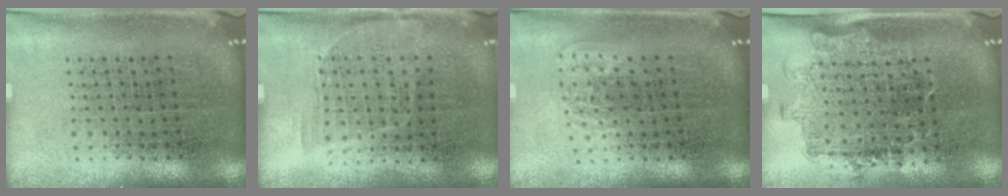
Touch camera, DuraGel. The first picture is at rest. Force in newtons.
{"total": 1.1, "press": 0.8, "slide": 0.7}
{"total": 1.0, "press": 0.7, "slide": 0.8}
{"total": 1.4, "press": 1.2, "slide": 0.8}